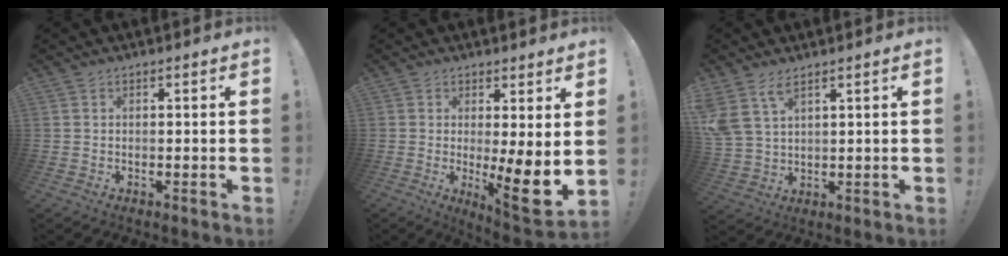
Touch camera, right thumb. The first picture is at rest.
{"total": 10.4, "force": [-0.8, 1.0, 10.4], "torque": [-0.121, -0.034, -0.009]}
{"total": 7.1, "force": [4.9, 3.1, 4.2], "torque": [-0.085, -0.022, 0.094]}